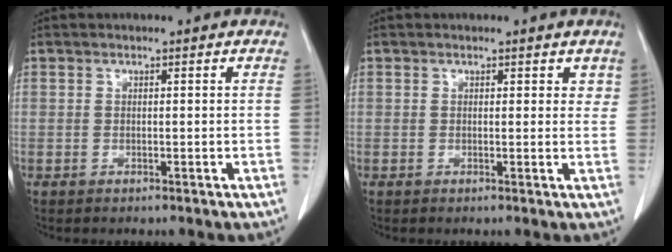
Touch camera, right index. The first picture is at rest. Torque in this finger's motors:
{"motor_torque": [-0.17, 0.02, 0.01, -0.01]}